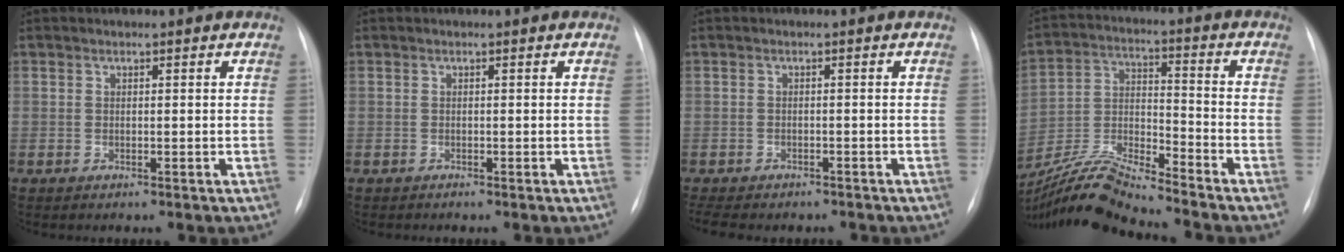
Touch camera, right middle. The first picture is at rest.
{"total": 0.0}
{"total": 10.2, "force": [-8.6, 3.4, 4.2], "torque": [-0.076, 0.000, -0.109]}
{"total": 11.8, "force": [-11.2, -1.4, 3.6], "torque": [-0.075, 0.004, -0.214]}